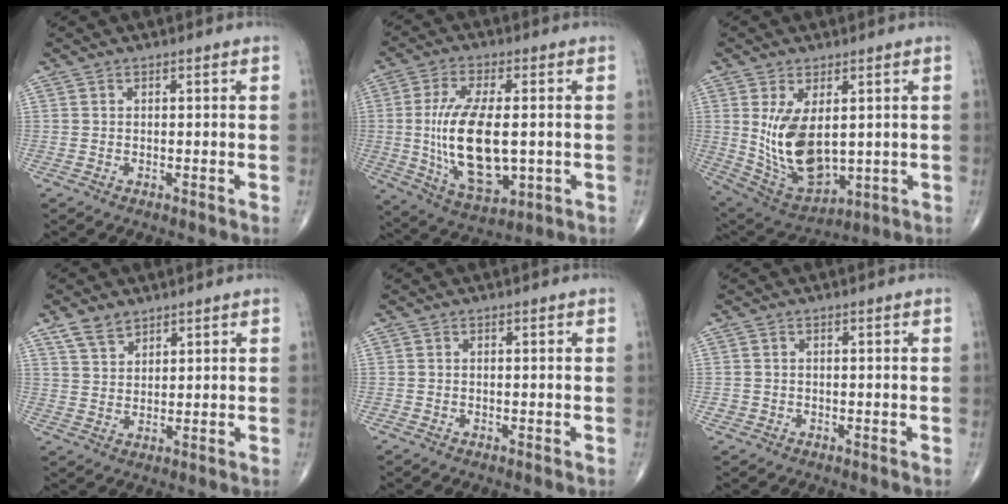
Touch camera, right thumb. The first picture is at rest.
{"total": 16.6, "force": [-0.7, 7.6, 14.8], "torque": [-0.272, -0.013, 0.000]}
{"total": 13.7, "force": [1.4, 7.5, 11.4], "torque": [-0.196, -0.019, 0.054]}
{"total": 4.7, "force": [3.5, 2.6, 1.8], "torque": [-0.021, -0.017, 0.073]}
{"total": 0.0}
{"total": 0.9, "force": [-0.2, 0.8, 0.2], "torque": [0.004, 0.003, -0.003]}